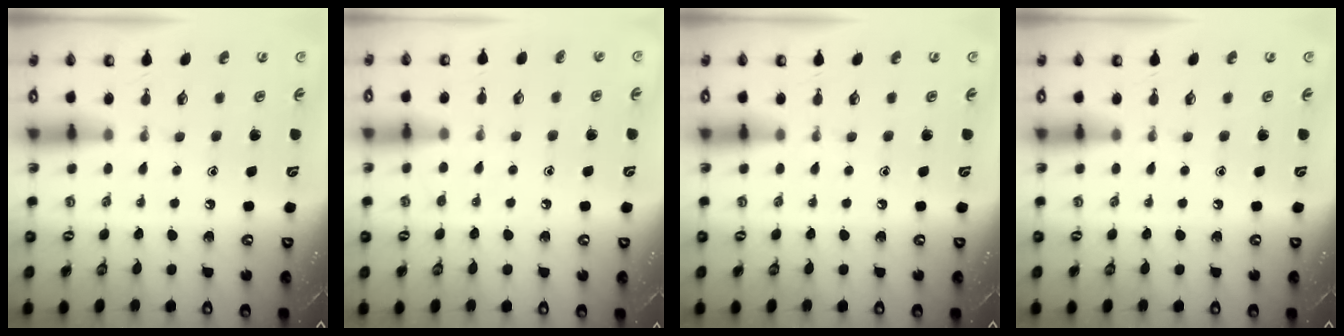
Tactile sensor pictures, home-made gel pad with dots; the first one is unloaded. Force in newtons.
{"total": 5.0, "press": 5.0, "slide": 0.6}
{"total": 0.0}
{"total": 0.0}